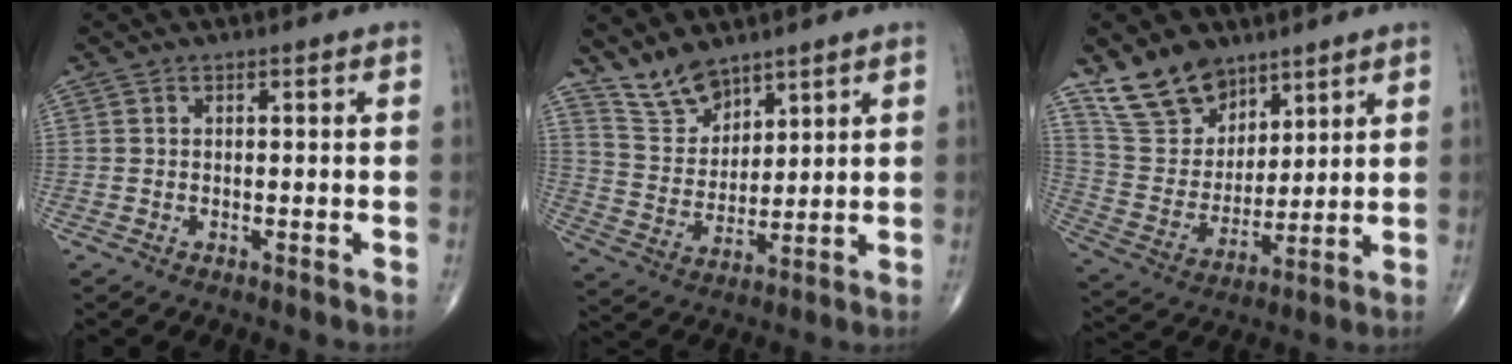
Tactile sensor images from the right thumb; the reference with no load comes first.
{"total": 8.1, "force": [6.7, 3.6, 2.7], "torque": [-0.035, -0.045, 0.142]}
{"total": 13.0, "force": [9.3, 7.8, 4.7], "torque": [-0.058, -0.054, 0.191]}